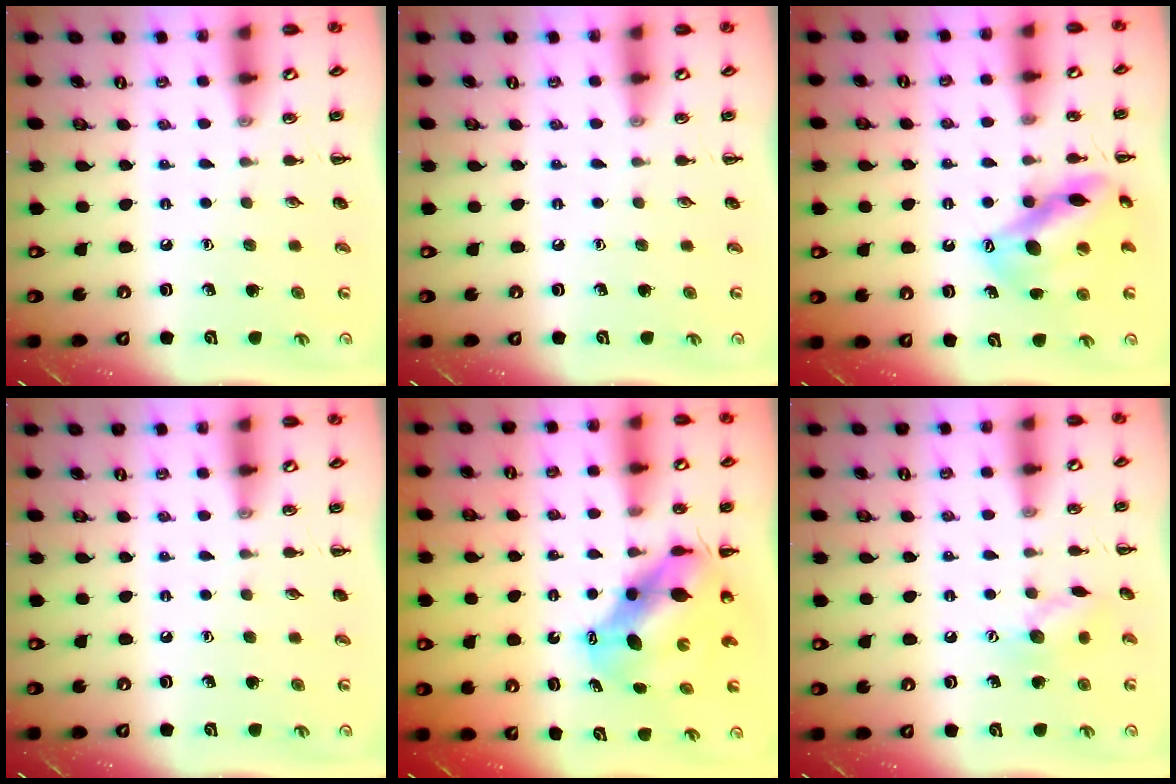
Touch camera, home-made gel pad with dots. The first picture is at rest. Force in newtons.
{"total": 0.0}
{"total": 14.6, "press": 14.1, "slide": 3.7}
{"total": 0.0}
{"total": 8.1, "press": 7.9, "slide": 1.6}
{"total": 8.6, "press": 8.5, "slide": 0.8}